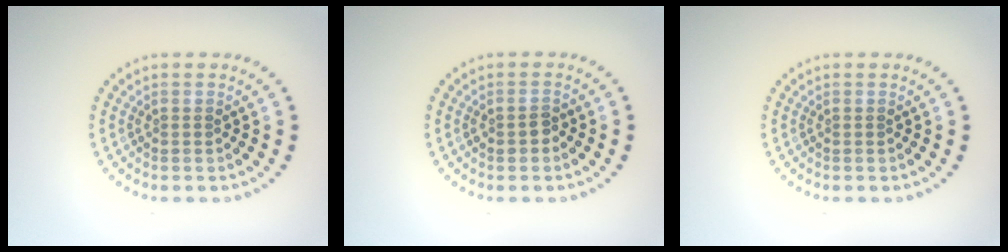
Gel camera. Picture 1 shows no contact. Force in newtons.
{"total": 1.1, "press": 1.1, "slide": 0.2}
{"total": 0.0}